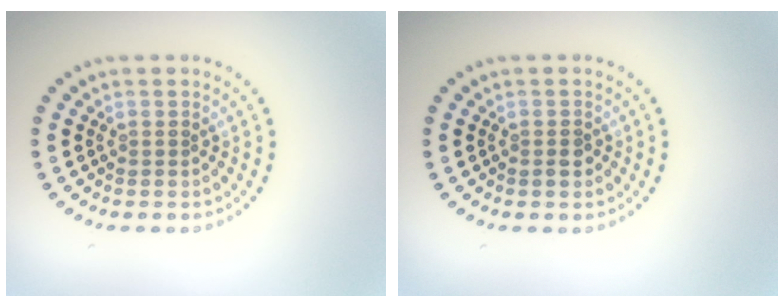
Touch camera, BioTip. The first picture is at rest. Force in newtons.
{"total": 1.3, "press": 1.2, "slide": 0.4}